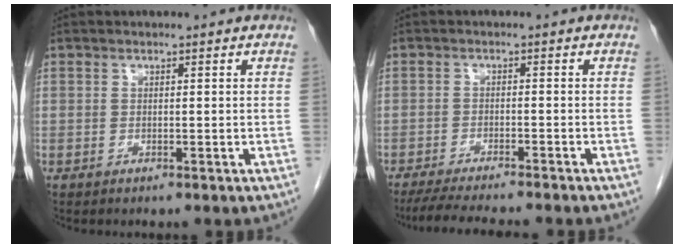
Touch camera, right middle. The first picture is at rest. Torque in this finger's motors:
{"motor_torque": [0.86, -0.77, 0.08, 0.05]}